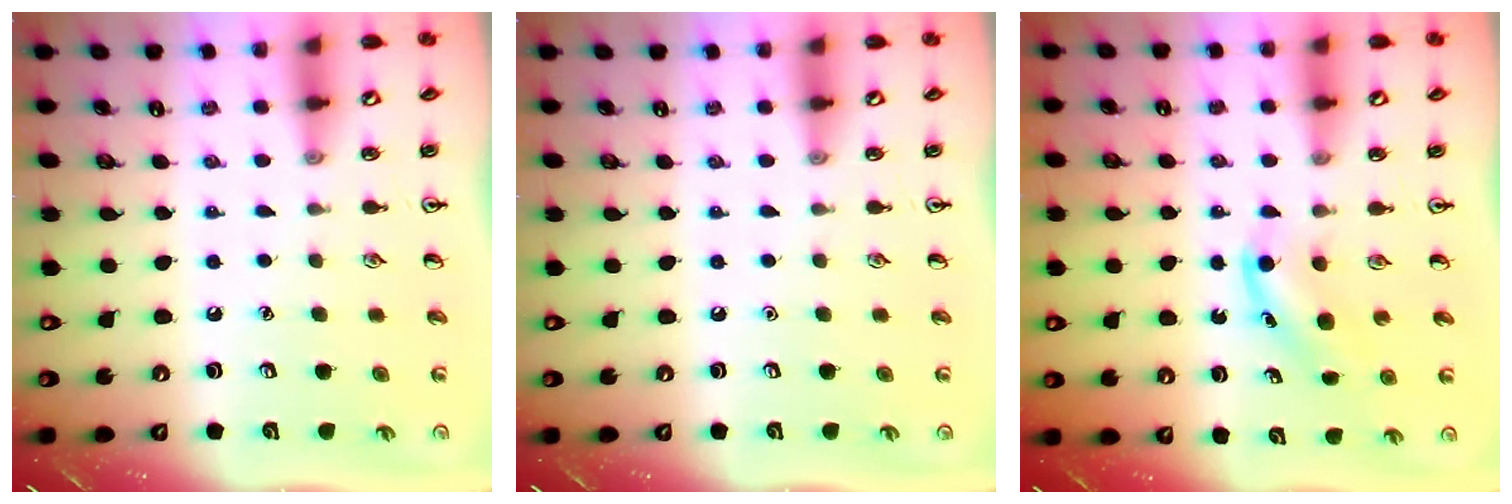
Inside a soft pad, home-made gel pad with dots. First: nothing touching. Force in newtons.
{"total": 0.0}
{"total": 4.1, "press": 3.9, "slide": 1.2}